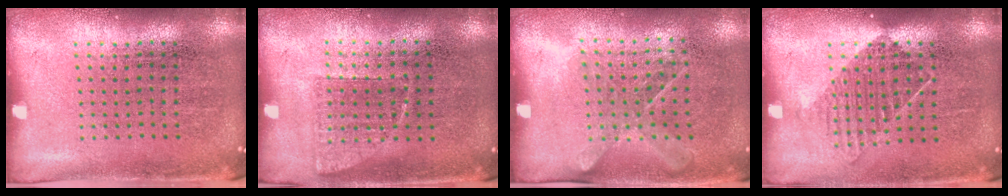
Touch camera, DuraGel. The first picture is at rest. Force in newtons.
{"total": 0.7, "press": 0.7, "slide": 0.3}
{"total": 1.2, "press": 1.0, "slide": 0.7}
{"total": 1.2, "press": 1.0, "slide": 0.7}